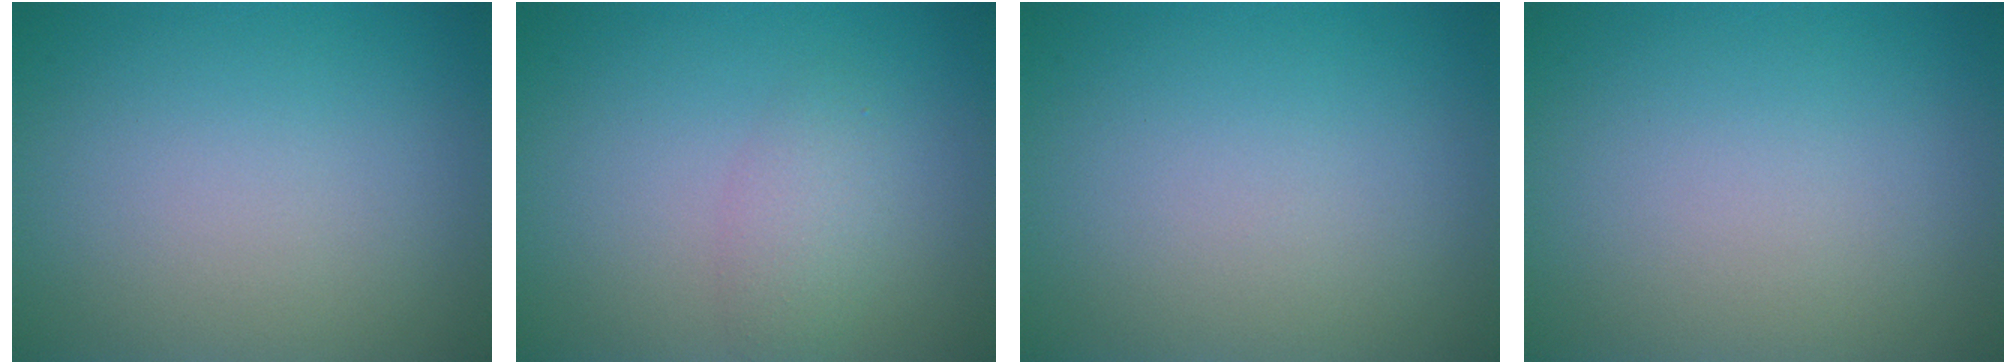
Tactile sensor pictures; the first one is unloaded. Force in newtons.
{"total": 2.0, "press": 2.0, "slide": 0.1}
{"total": 0.0}
{"total": 0.0}